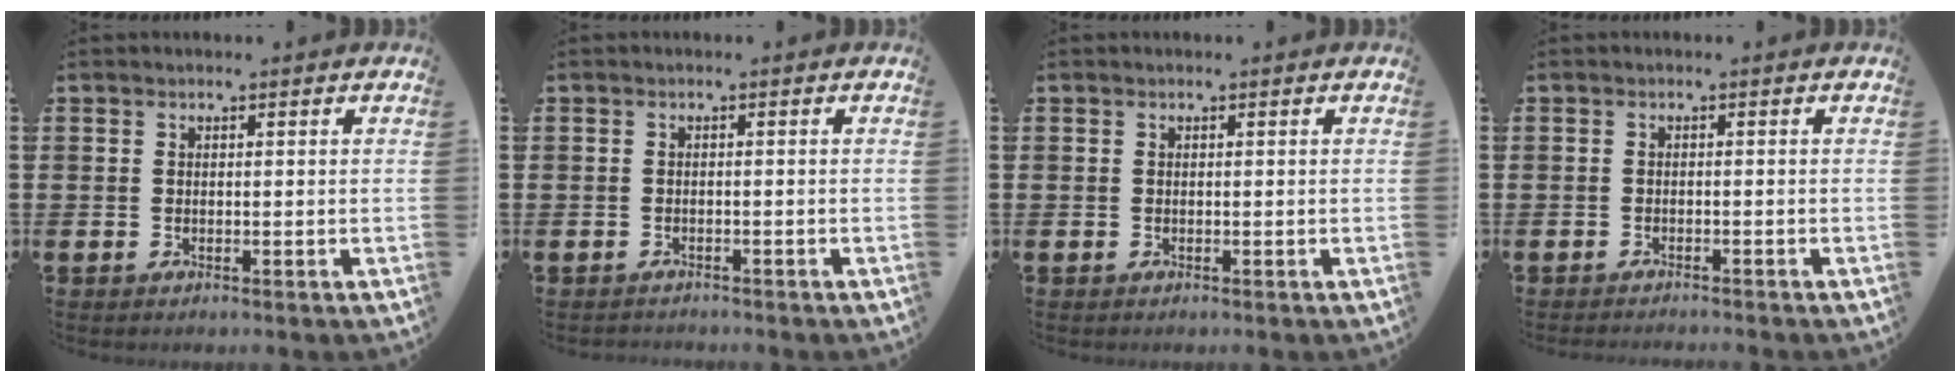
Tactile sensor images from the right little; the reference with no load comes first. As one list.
[{"total": 0.6, "force": [-0.6, 0.1, -0.1], "torque": [-0.001, -0.001, -0.013]}, {"total": 0.0}, {"total": 0.7, "force": [-0.7, -0.1, 0.0], "torque": [-0.001, -0.001, -0.015]}]